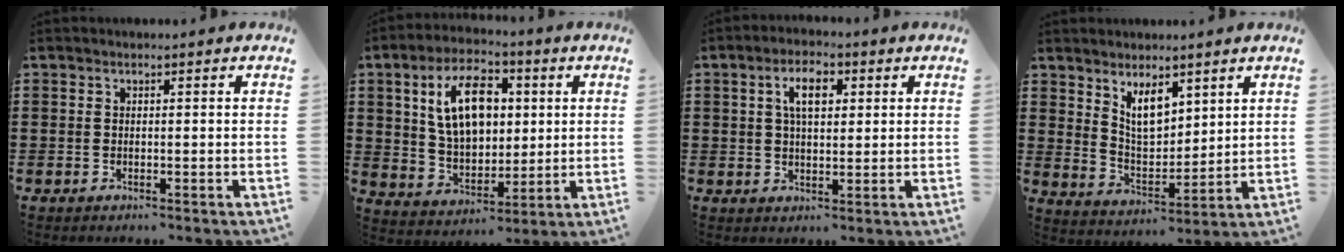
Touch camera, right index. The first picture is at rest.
{"total": 11.9, "force": [3.2, 6.9, 9.1], "torque": [-0.178, 0.018, 0.055]}
{"total": 5.0, "force": [1.5, 2.4, 4.1], "torque": [-0.082, 0.009, 0.022]}
{"total": 6.5, "force": [4.0, 3.2, 4.1], "torque": [-0.085, -0.007, 0.073]}